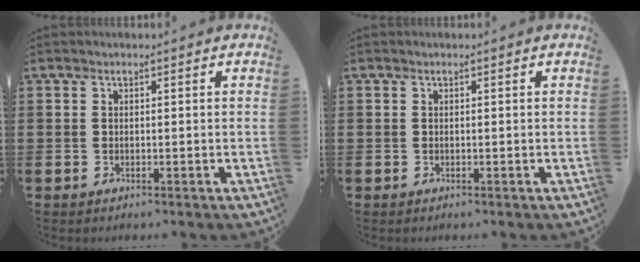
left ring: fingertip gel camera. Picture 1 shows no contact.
{"total": 0.0}